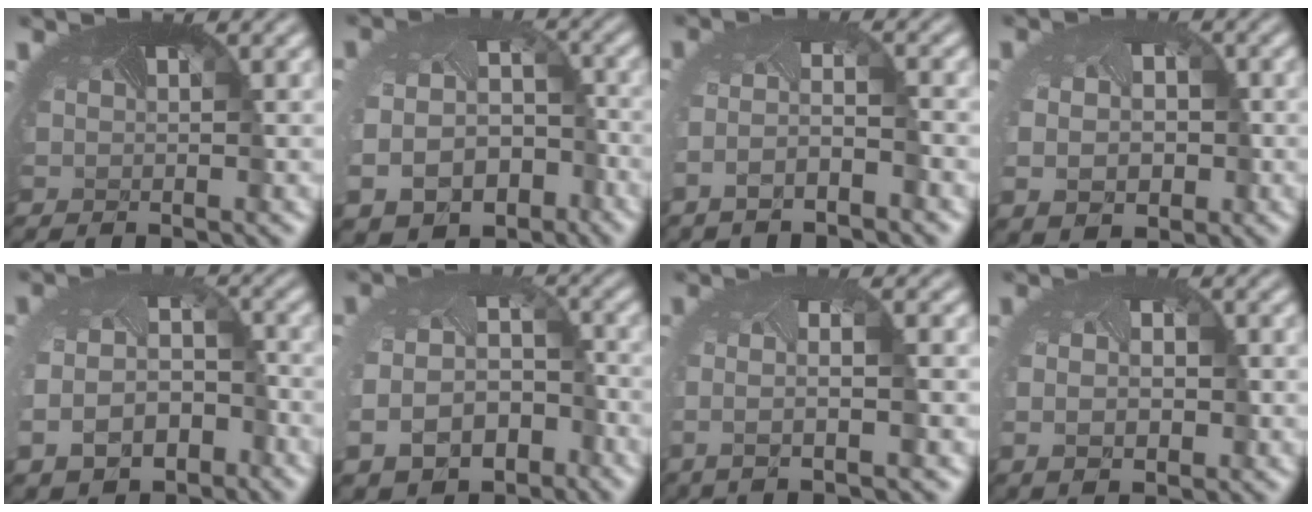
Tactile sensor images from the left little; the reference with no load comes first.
{"total": 11.0, "force": [-5.0, 8.1, 5.4], "torque": [-0.109, -0.055, -0.055]}
{"total": 3.0, "force": [-2.1, 0.4, 2.1], "torque": [-0.043, -0.008, -0.042]}
{"total": 6.0, "force": [-0.7, 4.6, 3.8], "torque": [-0.065, -0.011, 0.001]}
{"total": 7.3, "force": [-3.7, 4.8, 4.1], "torque": [-0.096, -0.036, -0.048]}
{"total": 8.5, "force": [-4.2, 5.8, 4.4], "torque": [-0.097, -0.044, -0.048]}
{"total": 3.9, "force": [-0.9, 1.0, 3.7], "torque": [-0.067, -0.010, -0.015]}
{"total": 4.0, "force": [-0.4, 2.7, 3.0], "torque": [-0.052, -0.001, 0.003]}